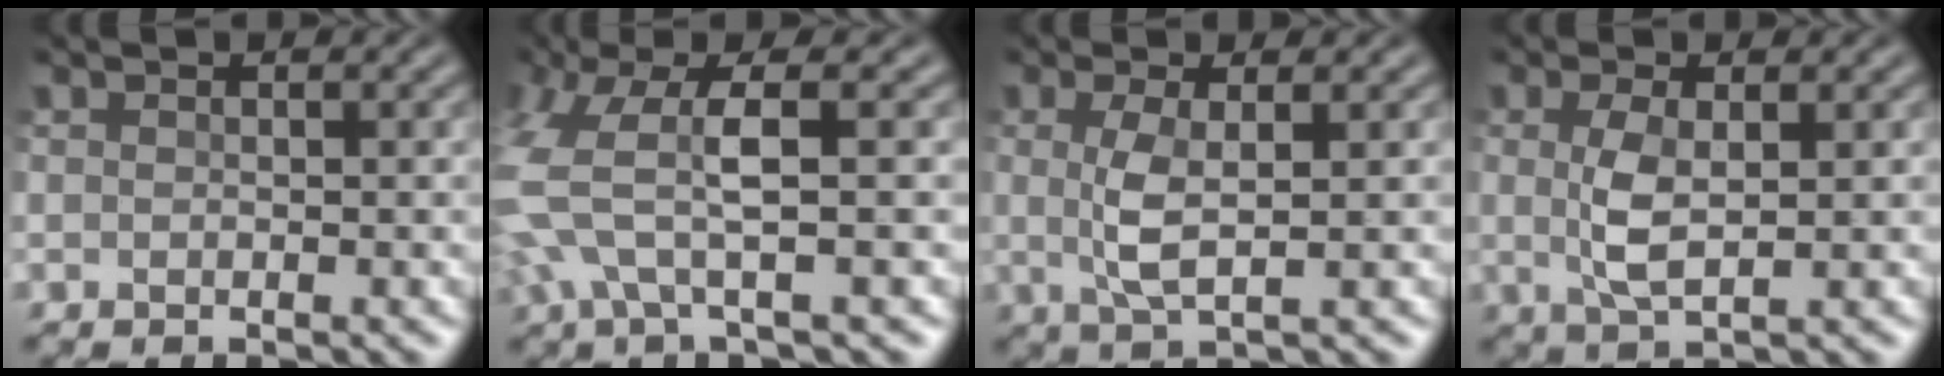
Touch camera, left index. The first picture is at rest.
{"total": 6.7, "force": [0.0, 2.3, 6.3], "torque": [-0.159, 0.009, -0.009]}
{"total": 2.8, "force": [0.1, 0.5, 2.8], "torque": [-0.066, 0.000, 0.004]}
{"total": 3.0, "force": [0.1, 1.0, 2.8], "torque": [-0.065, 0.001, 0.005]}